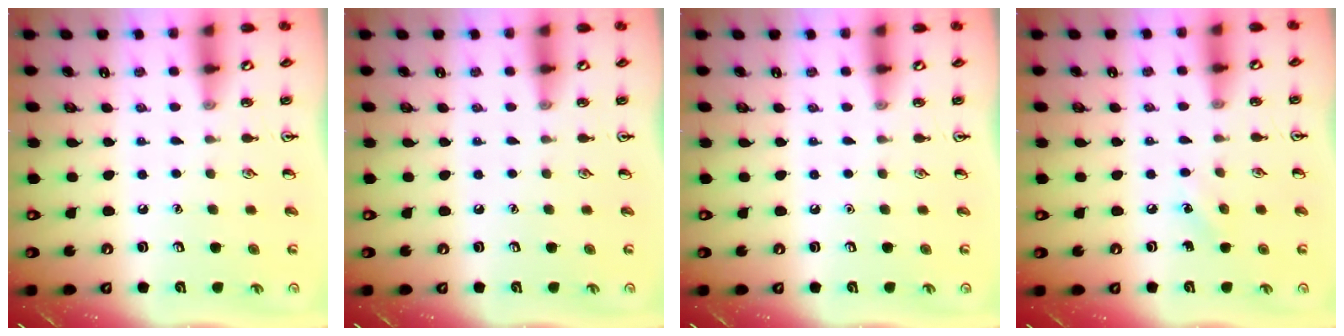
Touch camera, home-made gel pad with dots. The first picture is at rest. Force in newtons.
{"total": 0.0}
{"total": 0.0}
{"total": 5.7, "press": 5.5, "slide": 1.6}